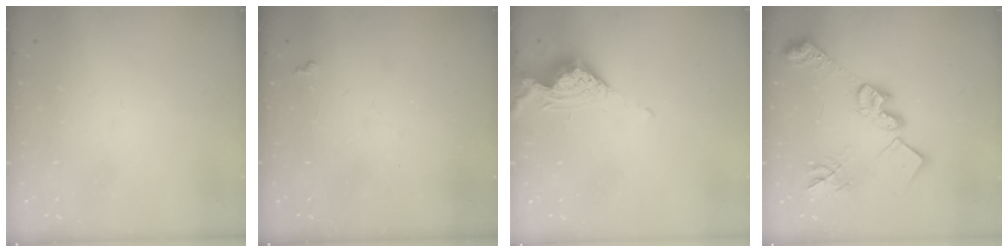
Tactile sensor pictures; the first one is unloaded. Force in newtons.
{"total": 5.0, "press": 5.0, "slide": 0.7}
{"total": 8.0, "press": 8.0, "slide": 0.4}
{"total": 20.8, "press": 20.8, "slide": 1.4}